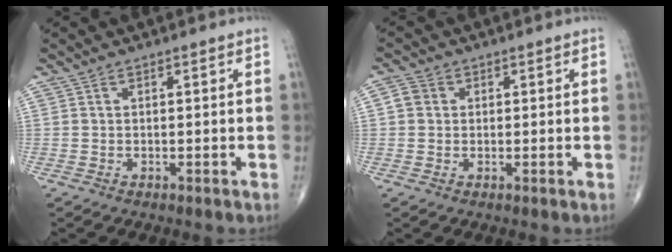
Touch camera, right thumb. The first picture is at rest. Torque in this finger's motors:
{"motor_torque": [-0.26, 0.26, 0.03, 0.01, 0.00]}